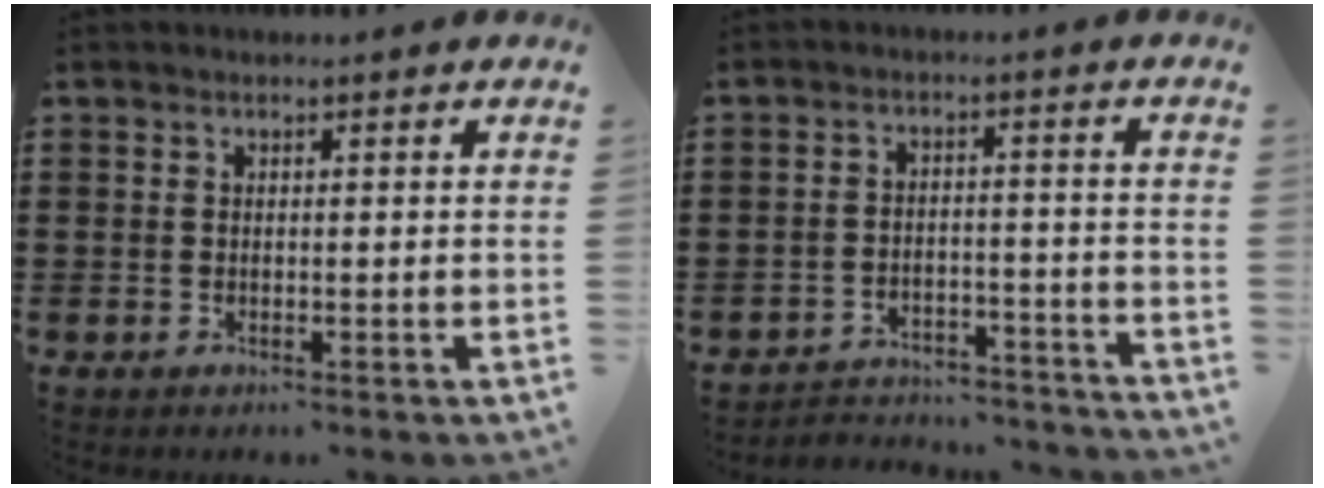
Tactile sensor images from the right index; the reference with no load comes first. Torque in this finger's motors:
{"motor_torque": [-1.50, 0.12, 0.02, -0.09]}